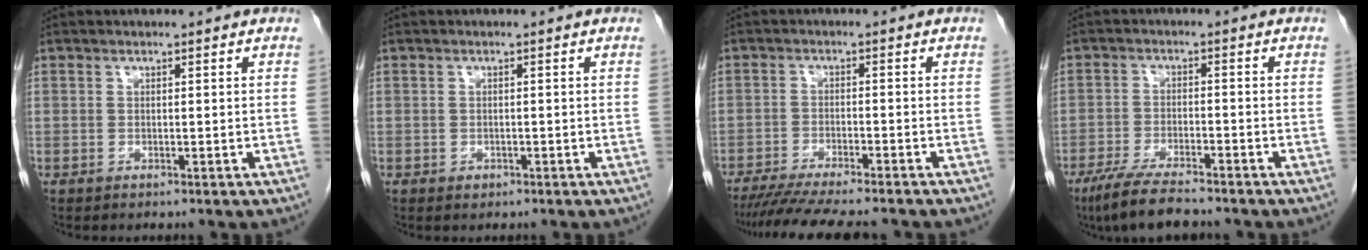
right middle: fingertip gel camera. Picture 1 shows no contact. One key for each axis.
{"total": 0.8, "fx": -0.4, "fy": 0.6, "fz": 0.2, "tx": -0.007, "ty": 0.001, "tz": -0.004}
{"total": 12.8, "fx": -11.2, "fy": 1.0, "fz": 6.1, "tx": -0.088, "ty": -0.022, "tz": -0.166}
{"total": 8.6, "fx": -7.0, "fy": 1.1, "fz": 4.9, "tx": -0.090, "ty": -0.023, "tz": -0.119}